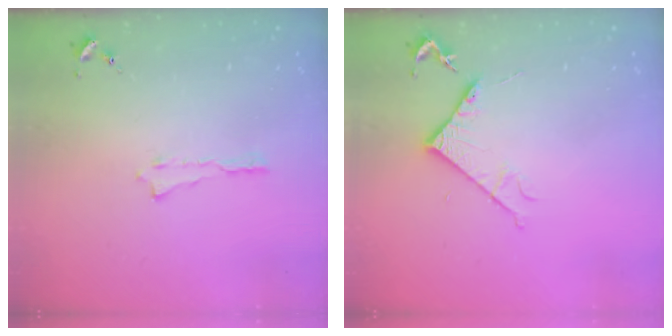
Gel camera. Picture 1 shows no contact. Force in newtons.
{"total": 5.1, "press": 5.1, "slide": 0.6}